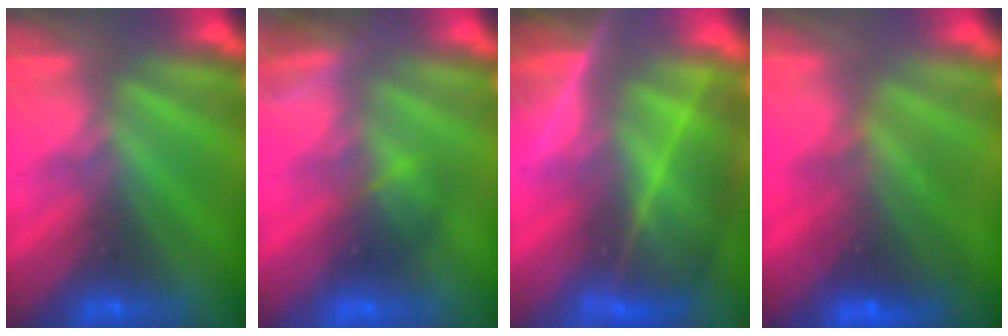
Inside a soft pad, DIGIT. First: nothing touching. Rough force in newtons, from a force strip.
{"total": 3.6}
{"total": 7.1}
{"total": 5.8}